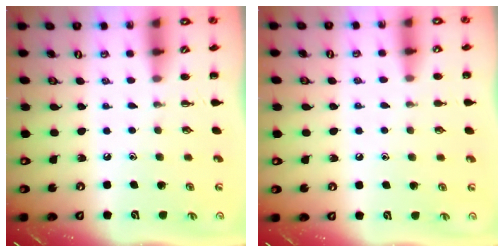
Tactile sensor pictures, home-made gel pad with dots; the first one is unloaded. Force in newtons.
{"total": 5.5, "press": 5.2, "slide": 1.6}